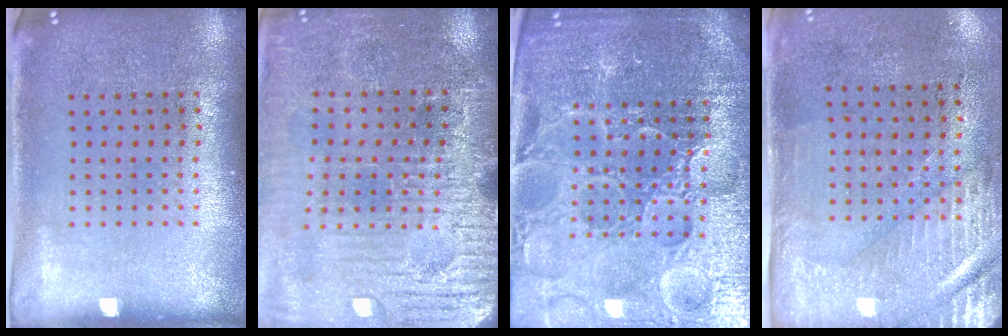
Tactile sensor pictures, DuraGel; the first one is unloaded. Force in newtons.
{"total": 3.7, "press": 3.7, "slide": 0.1}
{"total": 5.5, "press": 5.1, "slide": 2.1}
{"total": 2.9, "press": 2.5, "slide": 1.5}